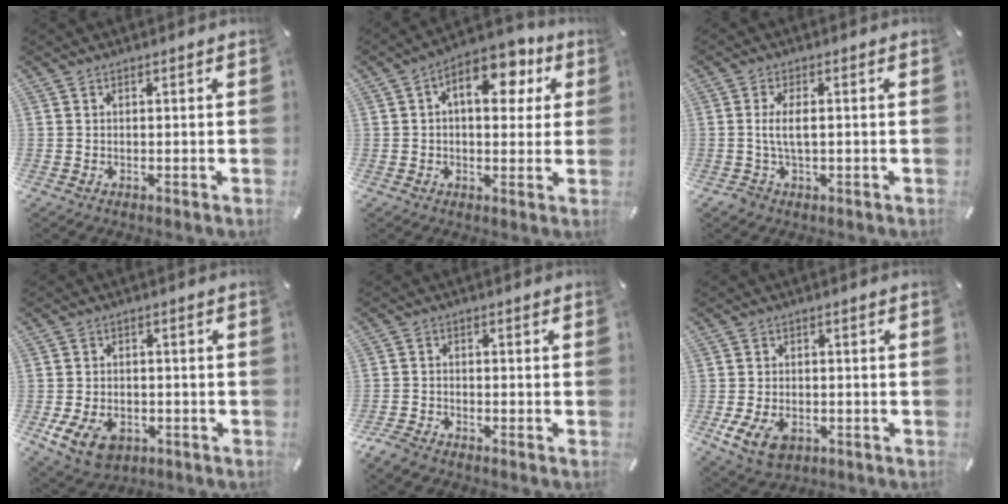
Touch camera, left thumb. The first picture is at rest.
{"total": 11.0, "force": [3.9, 6.3, 8.1], "torque": [-0.106, -0.013, 0.063]}
{"total": 4.7, "force": [0.0, 2.3, 4.2], "torque": [-0.090, 0.003, -0.004]}
{"total": 7.8, "force": [-3.3, 5.7, 4.1], "torque": [-0.086, 0.010, -0.060]}
{"total": 3.3, "force": [-2.9, 1.4, 0.5], "torque": [-0.027, 0.012, -0.062]}
{"total": 6.6, "force": [-2.5, 4.9, 3.6], "torque": [-0.081, 0.004, -0.048]}